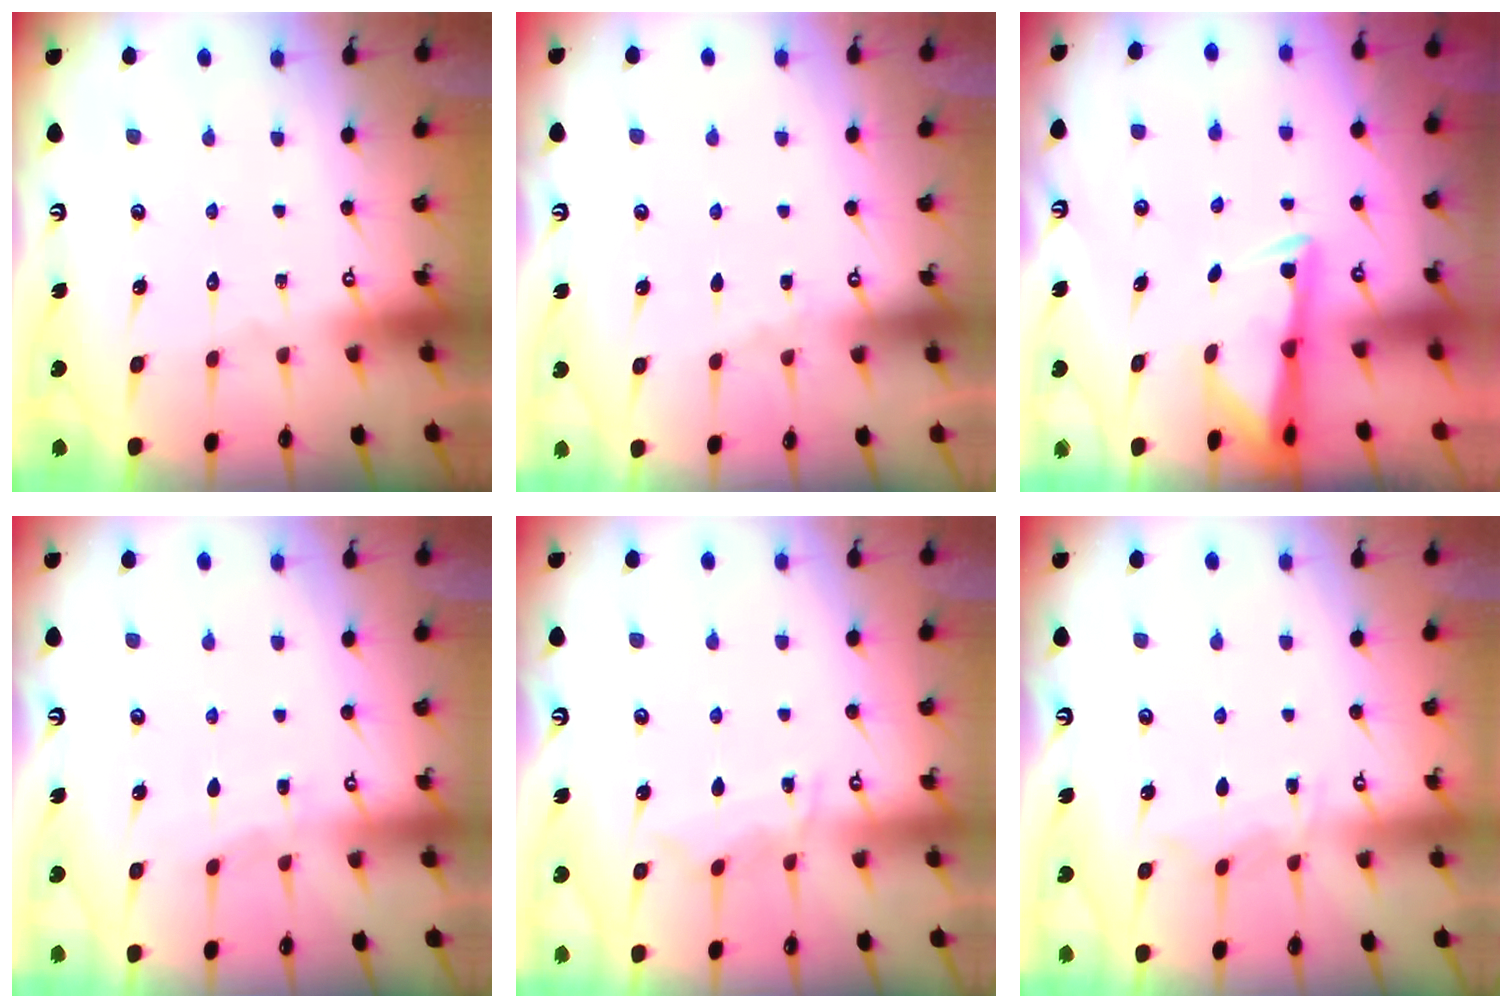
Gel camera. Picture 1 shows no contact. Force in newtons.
{"total": 2.5, "press": 2.4, "slide": 0.4}
{"total": 3.1, "press": 3.0, "slide": 0.5}
{"total": 3.6, "press": 3.5, "slide": 0.5}
{"total": 5.8, "press": 5.7, "slide": 0.8}
{"total": 4.9, "press": 4.9, "slide": 0.5}